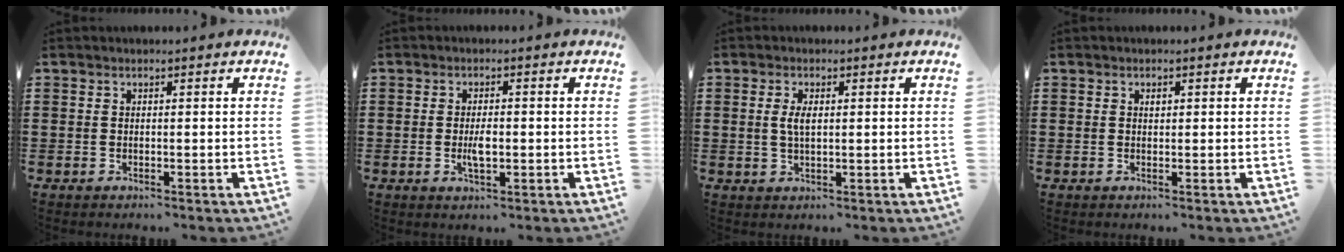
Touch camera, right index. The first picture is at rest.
{"total": 3.1, "force": [-0.4, 1.2, 2.8], "torque": [-0.059, -0.002, -0.010]}
{"total": 2.8, "force": [0.4, 1.1, 2.6], "torque": [-0.054, 0.004, 0.006]}
{"total": 0.6, "force": [0.1, 0.3, 0.4], "torque": [-0.010, 0.000, 0.003]}